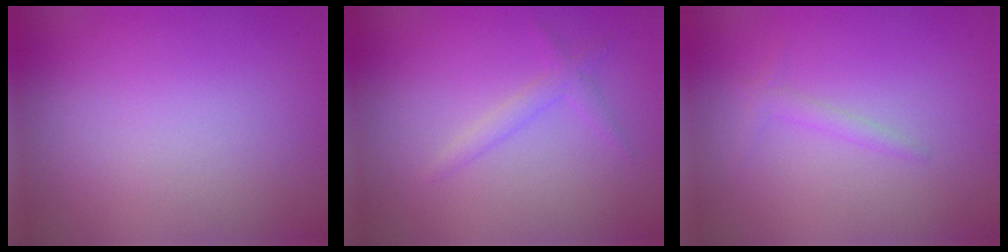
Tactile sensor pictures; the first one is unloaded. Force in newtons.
{"total": 1.3, "press": 1.3, "slide": 0.1}
{"total": 1.0, "press": 1.0, "slide": 0.1}